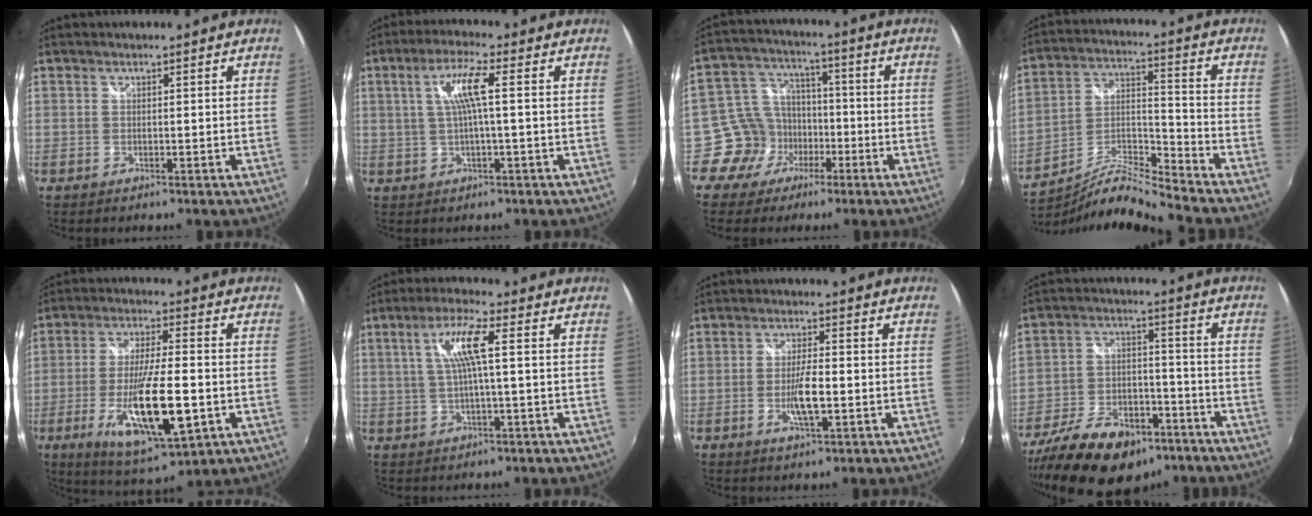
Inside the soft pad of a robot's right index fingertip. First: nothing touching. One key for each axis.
{"total": 6.4, "fx": 0.8, "fy": 0.1, "fz": 6.3, "tx": -0.122, "ty": 0.004, "tz": 0.020}
{"total": 9.2, "fx": -4.4, "fy": 7.9, "fz": 1.7, "tx": -0.053, "ty": 0.034, "tz": -0.070}
{"total": 11.0, "fx": -10.1, "fy": -1.3, "fz": 4.1, "tx": -0.088, "ty": 0.010, "tz": -0.194}
{"total": 17.6, "fx": -5.1, "fy": 4.1, "fz": 16.3, "tx": -0.312, "ty": -0.035, "tz": -0.081}
{"total": 7.2, "fx": 1.3, "fy": 0.3, "fz": 7.1, "tx": -0.134, "ty": 0.006, "tz": 0.027}
{"total": 6.9, "fx": -1.9, "fy": 1.4, "fz": 6.4, "tx": -0.126, "ty": -0.004, "tz": -0.033}
{"total": 20.4, "fx": -13.7, "fy": 10.8, "fz": 10.7, "tx": -0.221, "ty": -0.005, "tz": -0.210}